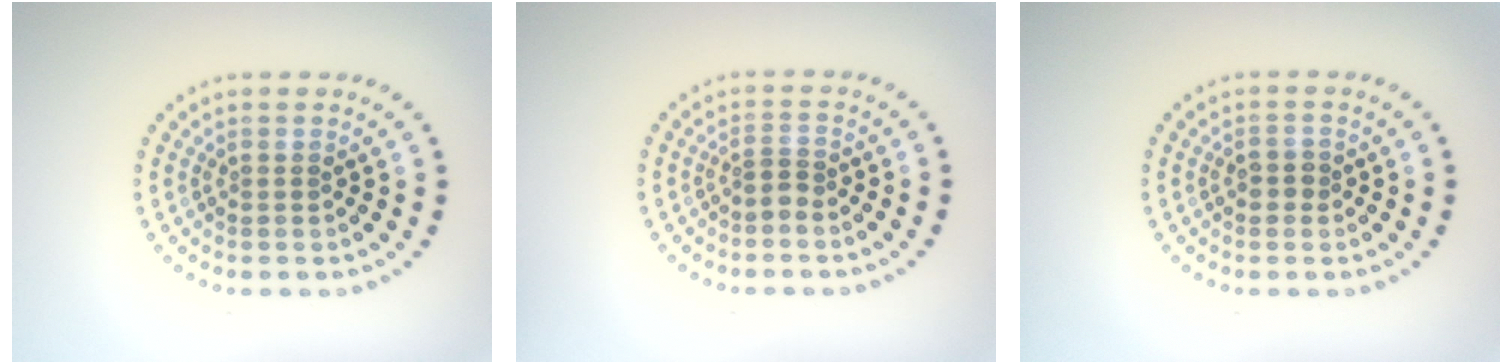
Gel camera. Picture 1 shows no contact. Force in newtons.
{"total": 1.1, "press": 0.7, "slide": 0.8}
{"total": 1.4, "press": 1.4, "slide": 0.3}